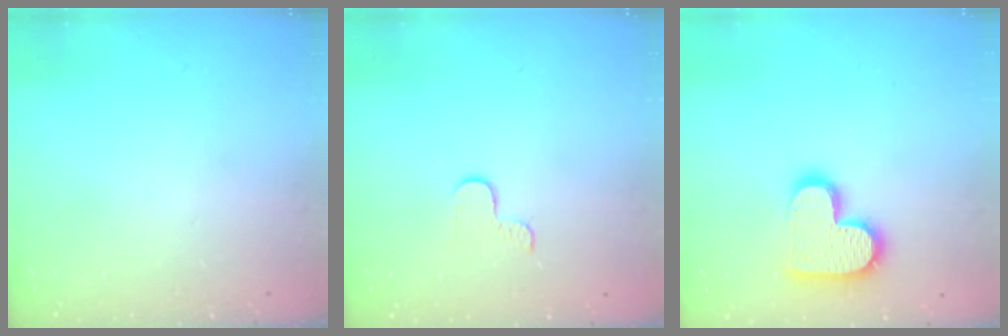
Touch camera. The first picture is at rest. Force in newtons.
{"total": 3.0, "press": 3.0, "slide": 0.4}
{"total": 15.1, "press": 15.1, "slide": 1.1}